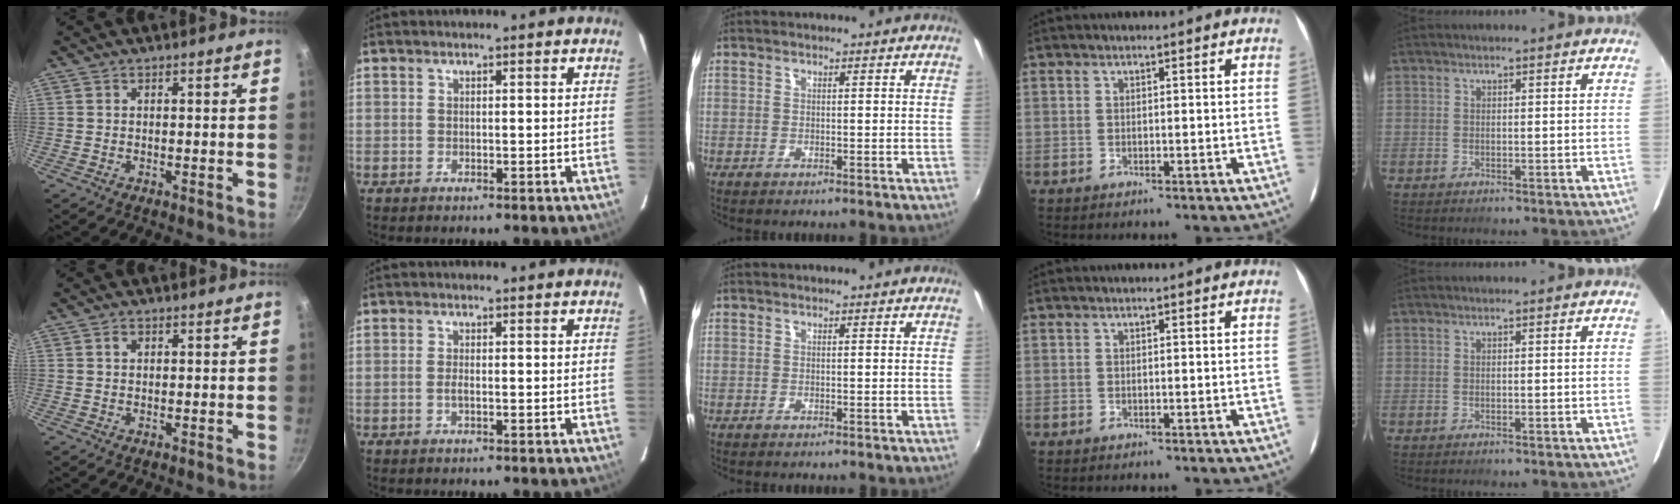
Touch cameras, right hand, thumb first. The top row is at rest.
{"thumb": {"total": 1.4, "force": [0.5, 1.0, 0.7], "torque": [-0.009, 0.005, 0.008]}, "index": {"total": 1.3, "force": [-0.4, 0.3, 1.2], "torque": [-0.025, 0.000, -0.008]}}